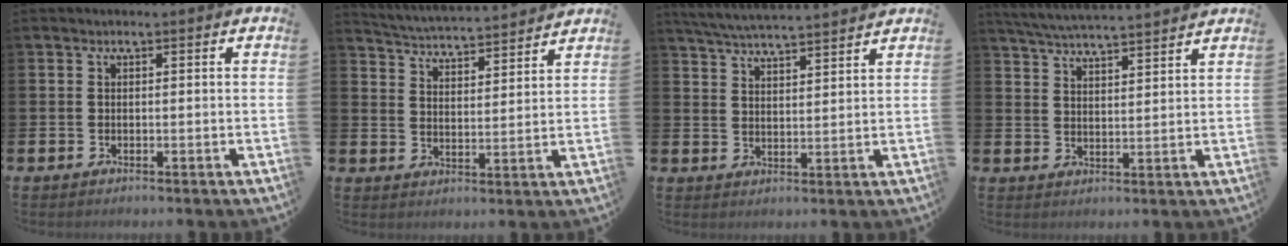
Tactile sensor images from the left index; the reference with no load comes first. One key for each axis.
{"total": 4.5, "fx": 4.5, "fy": 0.2, "fz": 0.2, "tx": -0.023, "ty": -0.040, "tz": 0.076}
{"total": 5.1, "fx": 5.1, "fy": -0.1, "fz": 0.9, "tx": -0.034, "ty": -0.029, "tz": 0.090}
{"total": 5.0, "fx": 5.0, "fy": -0.2, "fz": 0.7, "tx": -0.030, "ty": -0.031, "tz": 0.088}